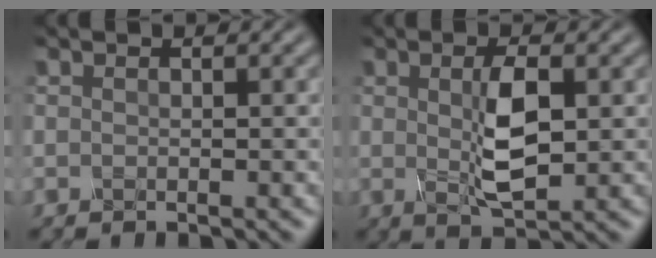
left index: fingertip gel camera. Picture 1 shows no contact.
{"total": 3.8, "force": [0.6, 1.0, 3.6], "torque": [-0.079, 0.002, 0.014]}